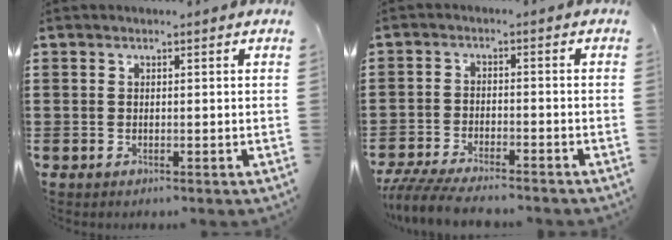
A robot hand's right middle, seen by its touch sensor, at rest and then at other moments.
{"total": 5.3, "force": [-5.0, 0.5, 1.6], "torque": [-0.045, -0.011, -0.099]}